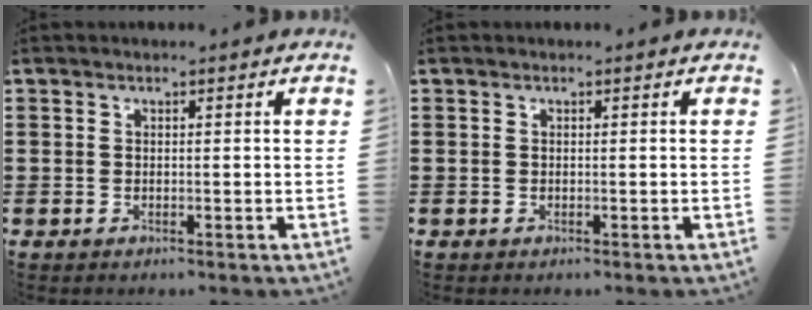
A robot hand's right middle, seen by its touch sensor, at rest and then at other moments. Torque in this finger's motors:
{"motor_torque": [-0.59, 0.64, 0.00, -0.01]}